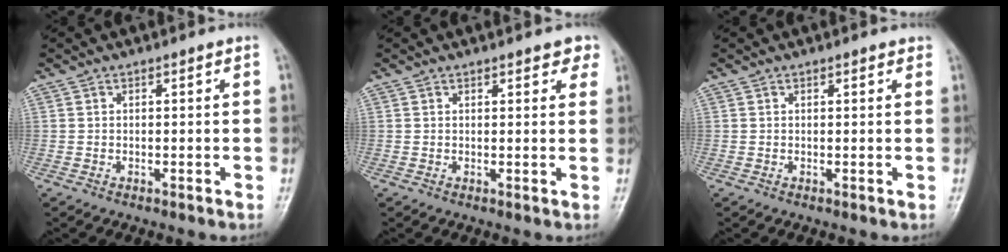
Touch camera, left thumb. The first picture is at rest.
{"total": 3.7, "force": [2.6, 1.5, 2.2], "torque": [-0.002, -0.006, 0.028]}
{"total": 1.1, "force": [0.8, 0.4, 0.7], "torque": [-0.008, -0.002, 0.007]}